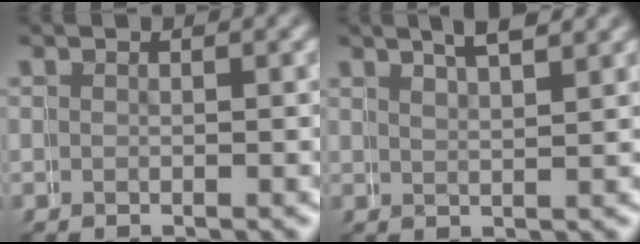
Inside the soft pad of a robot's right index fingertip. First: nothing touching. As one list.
[{"total": 3.1, "force": [2.8, -0.8, 0.9], "torque": [-0.005, 0.011, 0.049]}]